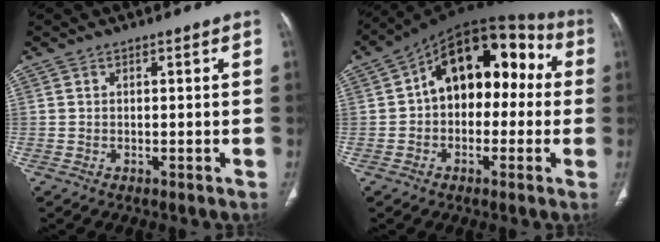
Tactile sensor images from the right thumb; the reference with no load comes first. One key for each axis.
{"total": 16.9, "fx": 1.4, "fy": 10.8, "fz": 13.0, "tx": -0.139, "ty": 0.058, "tz": 0.008}